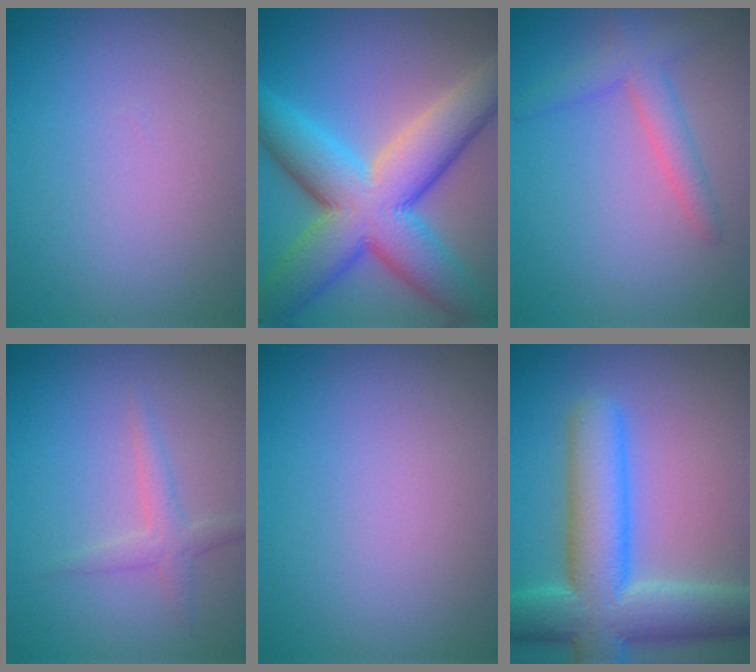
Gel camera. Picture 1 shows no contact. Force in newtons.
{"total": 12.8, "press": 12.7, "slide": 0.6}
{"total": 2.7, "press": 2.7, "slide": 0.3}
{"total": 1.9, "press": 1.9, "slide": 0.0}
{"total": 0.0}
{"total": 10.4, "press": 10.4, "slide": 0.4}